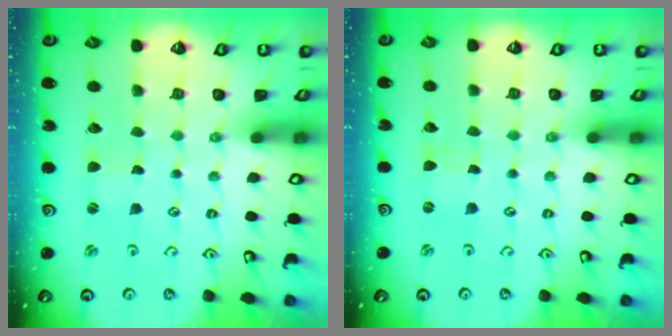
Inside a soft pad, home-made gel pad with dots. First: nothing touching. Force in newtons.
{"total": 0.0}